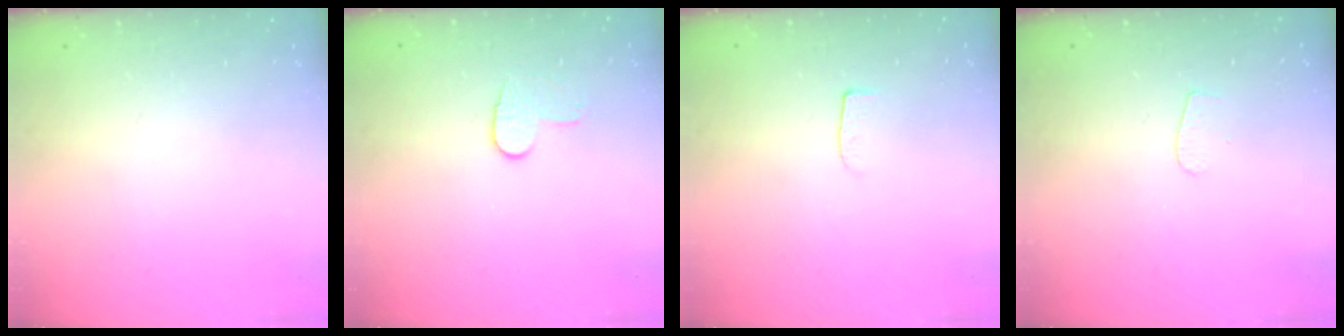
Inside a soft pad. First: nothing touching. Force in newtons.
{"total": 6.1, "press": 6.1, "slide": 0.5}
{"total": 4.0, "press": 4.0, "slide": 0.2}
{"total": 3.6, "press": 3.6, "slide": 0.3}